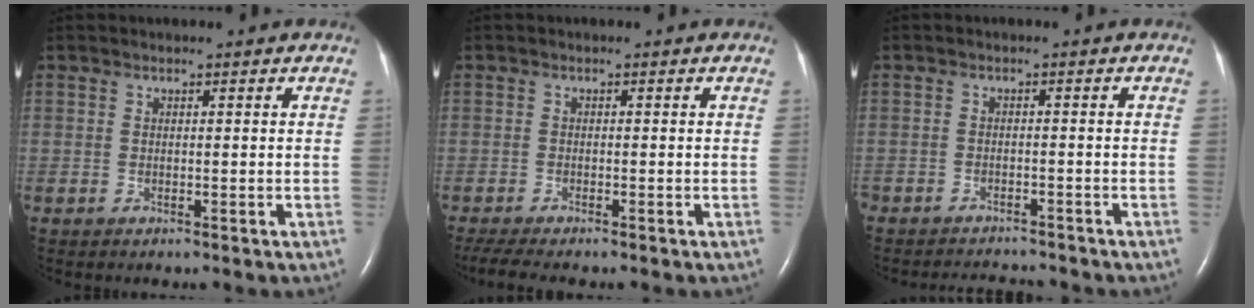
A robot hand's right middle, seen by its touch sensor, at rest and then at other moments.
{"total": 5.2, "force": [-4.3, 0.4, 2.8], "torque": [-0.051, -0.011, -0.072]}
{"total": 5.2, "force": [-5.1, 0.9, 0.7], "torque": [-0.009, -0.006, -0.072]}